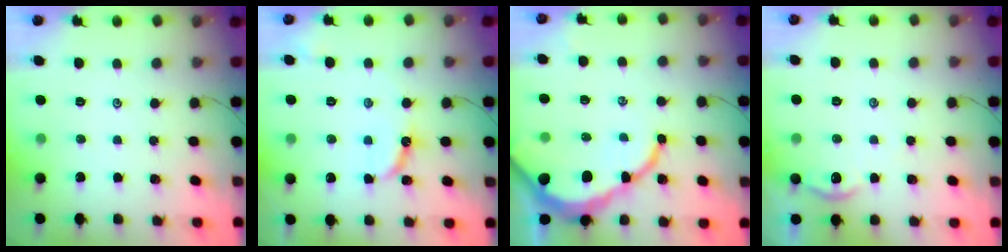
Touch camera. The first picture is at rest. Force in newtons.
{"total": 8.3, "press": 8.2, "slide": 0.7}
{"total": 13.1, "press": 13.0, "slide": 1.2}
{"total": 1.7, "press": 1.7, "slide": 0.4}